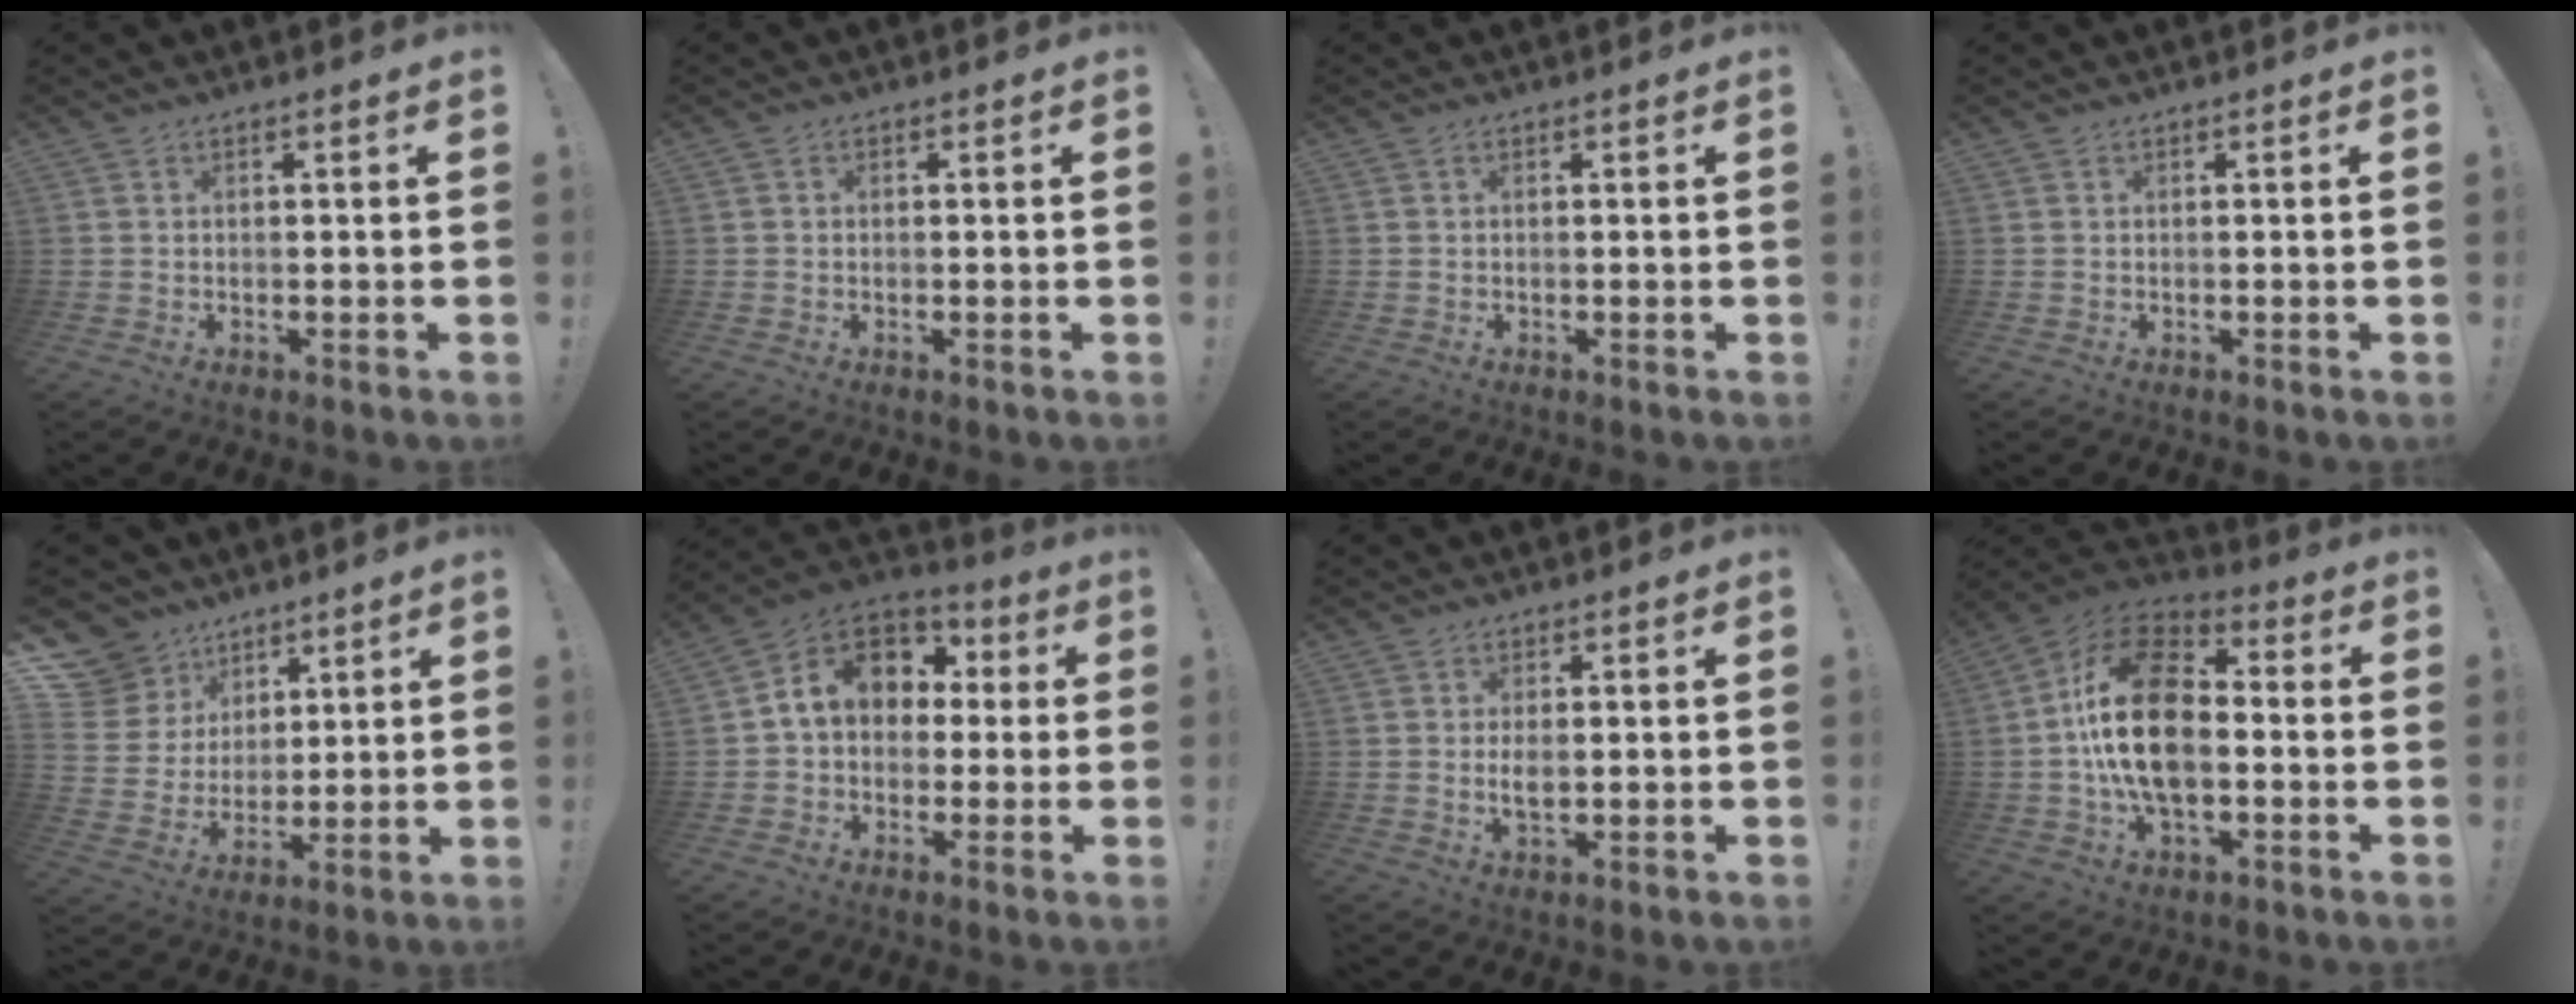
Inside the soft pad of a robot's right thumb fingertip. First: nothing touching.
{"total": 0.7, "force": [-0.3, 0.6, 0.2], "torque": [-0.006, 0.005, -0.006]}
{"total": 0.0}
{"total": 0.0}
{"total": 11.5, "force": [6.5, 9.2, 2.4], "torque": [-0.039, -0.049, 0.139]}
{"total": 12.2, "force": [2.4, 9.6, 7.1], "torque": [-0.103, 0.007, 0.049]}
{"total": 3.1, "force": [0.0, 1.4, 2.8], "torque": [-0.043, -0.004, -0.003]}
{"total": 22.2, "force": [-1.0, 13.4, 17.7], "torque": [-0.318, 0.025, -0.015]}